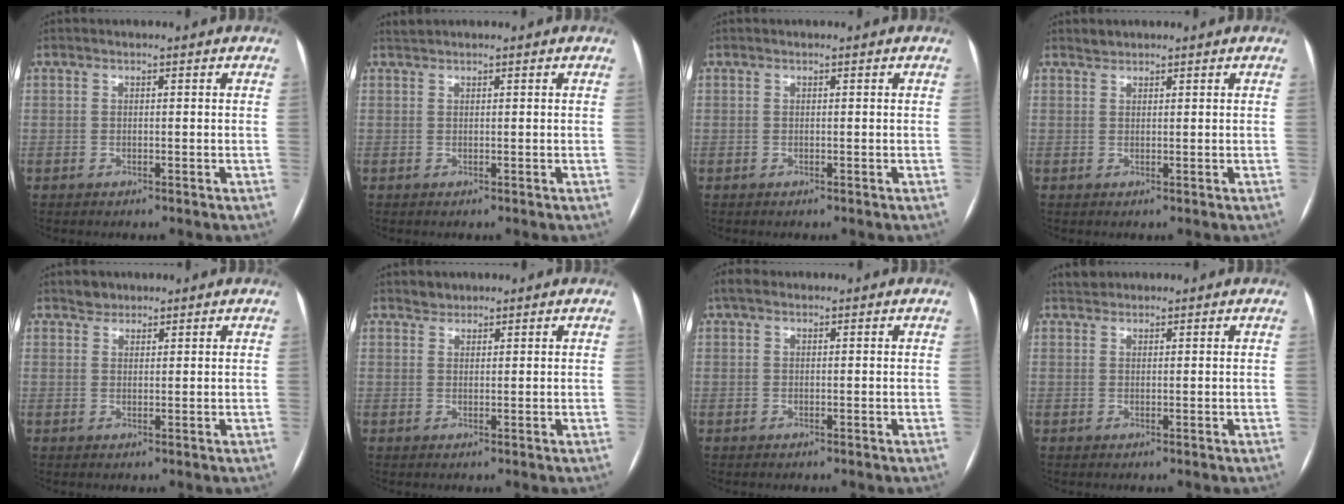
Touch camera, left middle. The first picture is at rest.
{"total": 0.8, "force": [0.8, -0.1, 0.0], "torque": [-0.005, 0.011, 0.020]}
{"total": 0.0}
{"total": 1.0, "force": [0.9, 0.3, -0.1], "torque": [-0.001, 0.004, 0.016]}
{"total": 1.9, "force": [1.5, 1.1, -0.1], "torque": [0.003, 0.004, 0.022]}
{"total": 1.5, "force": [1.3, 0.8, -0.1], "torque": [0.004, 0.003, 0.019]}
{"total": 1.7, "force": [1.1, 1.0, 0.9], "torque": [-0.024, 0.025, 0.019]}
{"total": 1.3, "force": [1.2, 0.5, -0.2], "torque": [-0.001, 0.014, 0.023]}